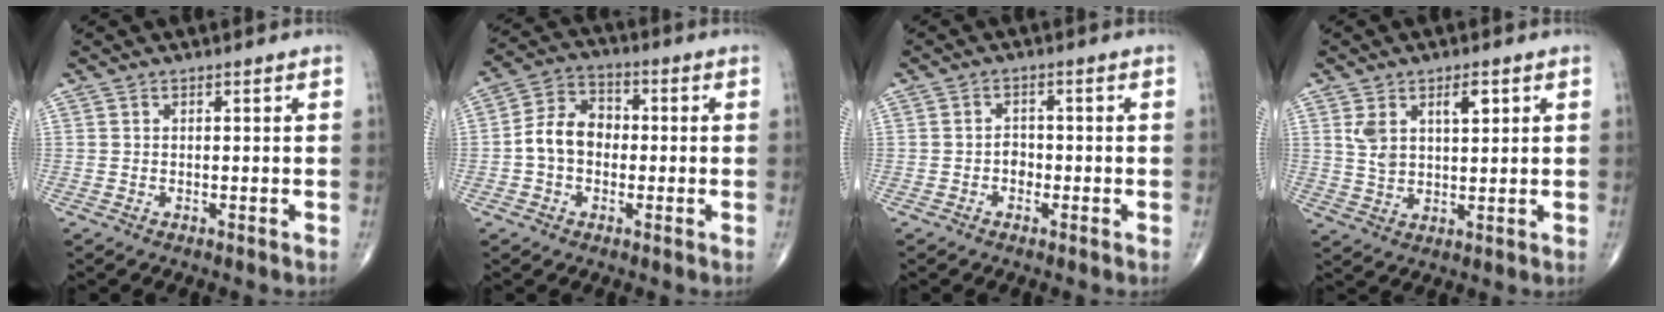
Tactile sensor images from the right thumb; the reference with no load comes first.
{"total": 8.4, "force": [-0.9, 6.4, 5.4], "torque": [-0.085, 0.031, -0.029]}
{"total": 2.1, "force": [-0.7, 1.7, 1.1], "torque": [-0.005, 0.007, -0.016]}
{"total": 7.1, "force": [2.9, 3.7, 5.3], "torque": [-0.083, -0.011, 0.059]}